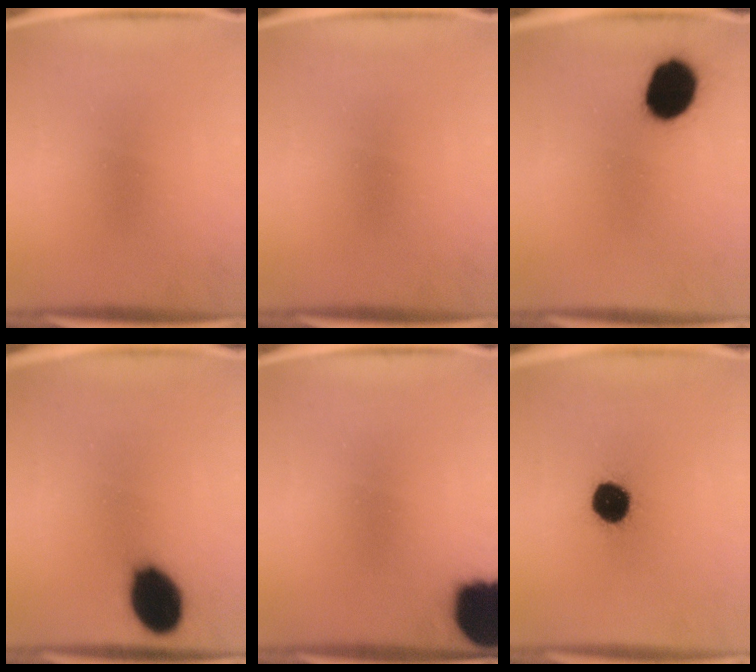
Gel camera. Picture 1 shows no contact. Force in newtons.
{"total": 0.0}
{"total": 13.6}
{"total": 13.7}
{"total": 17.5}
{"total": 11.4}